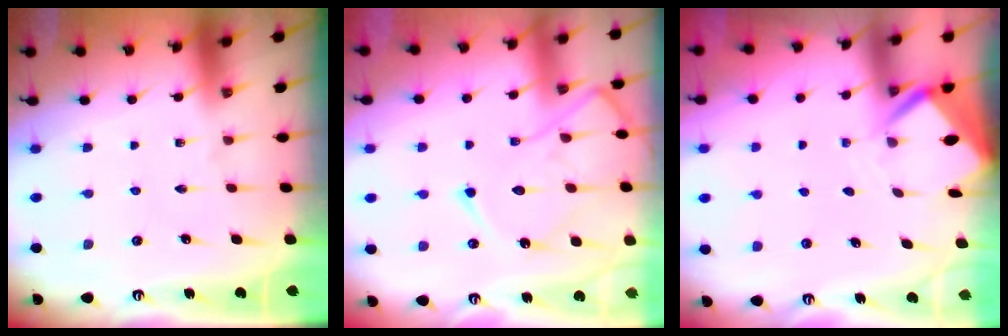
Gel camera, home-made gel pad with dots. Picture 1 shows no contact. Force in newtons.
{"total": 13.4, "press": 13.4, "slide": 0.9}
{"total": 3.1, "press": 3.1, "slide": 0.3}